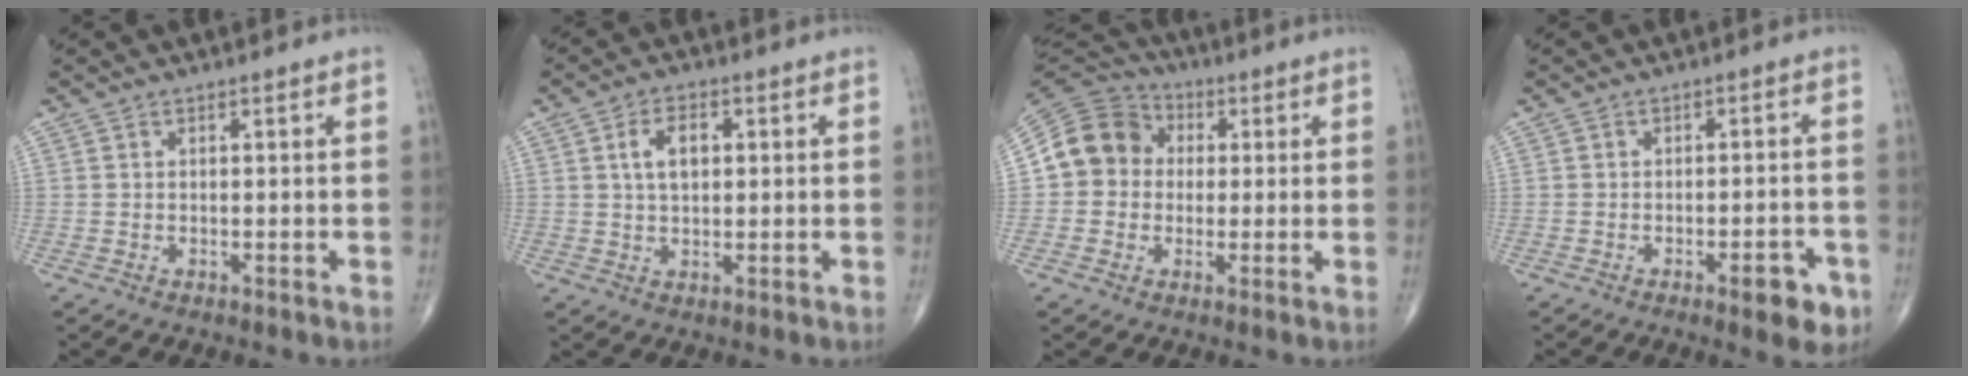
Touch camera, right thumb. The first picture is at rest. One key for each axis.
{"total": 5.7, "fx": 1.3, "fy": 3.4, "fz": 4.4, "tx": -0.072, "ty": 0.005, "tz": 0.021}
{"total": 11.8, "fx": 1.0, "fy": 10.5, "fz": 5.2, "tx": -0.078, "ty": 0.027, "tz": 0.006}
{"total": 6.1, "fx": -3.1, "fy": 2.2, "fz": 4.8, "tx": -0.045, "ty": 0.015, "tz": -0.036}